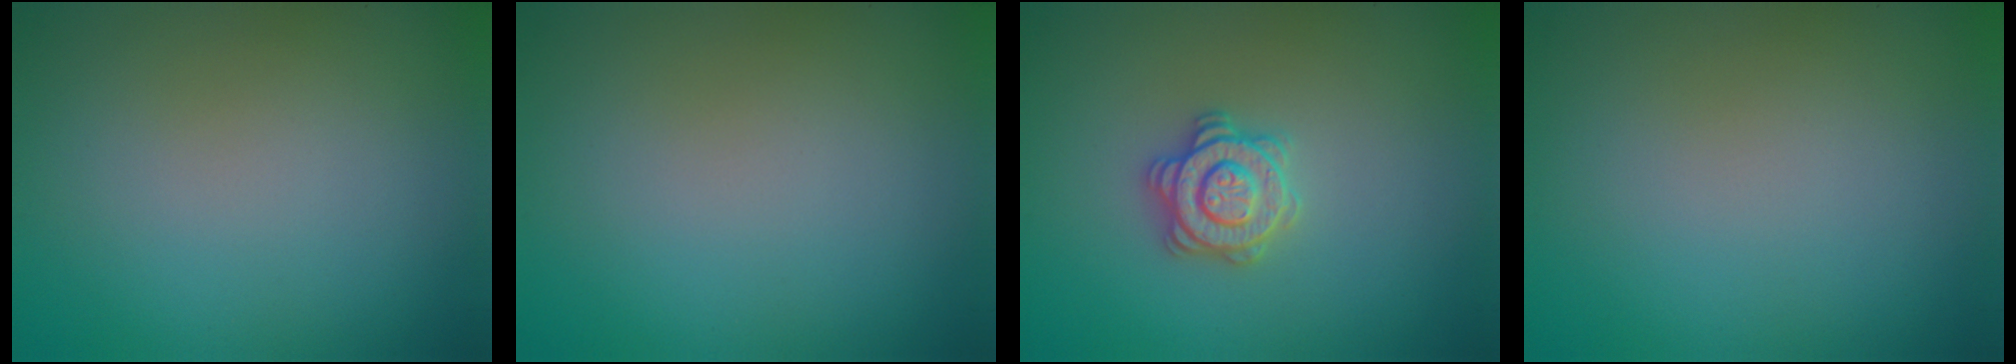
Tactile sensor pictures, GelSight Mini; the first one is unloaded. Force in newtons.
{"total": 0.0}
{"total": 2.8, "press": 2.8, "slide": 0.2}
{"total": 0.0}